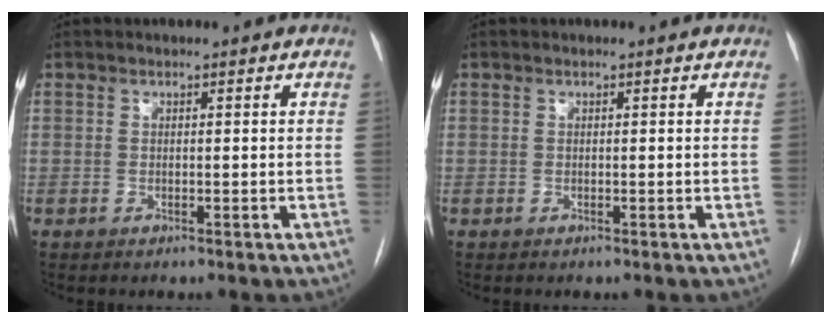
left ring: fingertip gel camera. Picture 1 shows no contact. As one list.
[{"total": 0.0}]